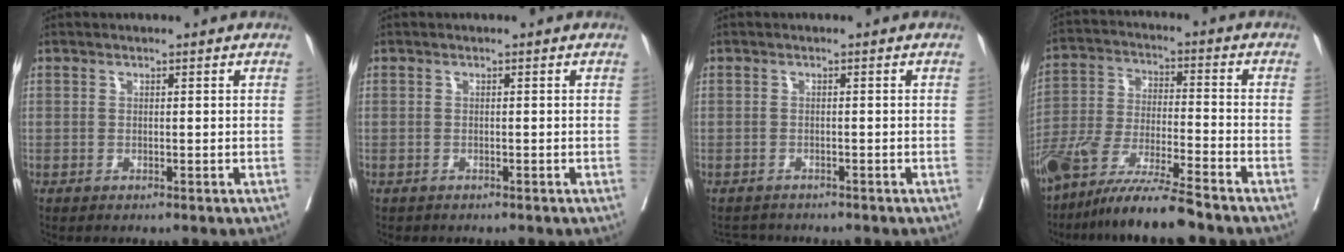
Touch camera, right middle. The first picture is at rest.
{"total": 0.8, "force": [-0.7, 0.4, 0.1], "torque": [-0.014, -0.001, -0.012]}
{"total": 2.4, "force": [-2.3, 0.7, -0.2], "torque": [0.007, -0.007, -0.038]}
{"total": 12.4, "force": [-10.0, 0.1, 7.4], "torque": [-0.136, -0.027, -0.185]}